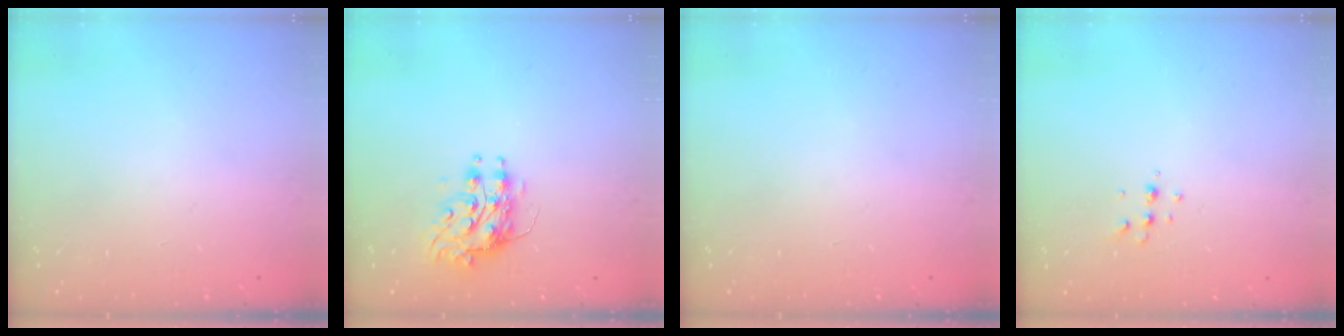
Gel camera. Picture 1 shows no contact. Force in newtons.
{"total": 8.1, "press": 8.1, "slide": 0.2}
{"total": 0.0}
{"total": 4.3, "press": 4.2, "slide": 0.6}